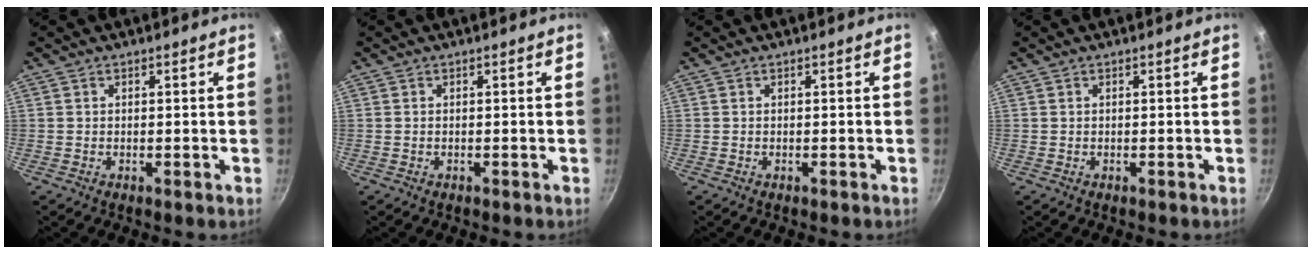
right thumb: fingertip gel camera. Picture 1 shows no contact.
{"total": 0.0}
{"total": 0.0}
{"total": 0.0}